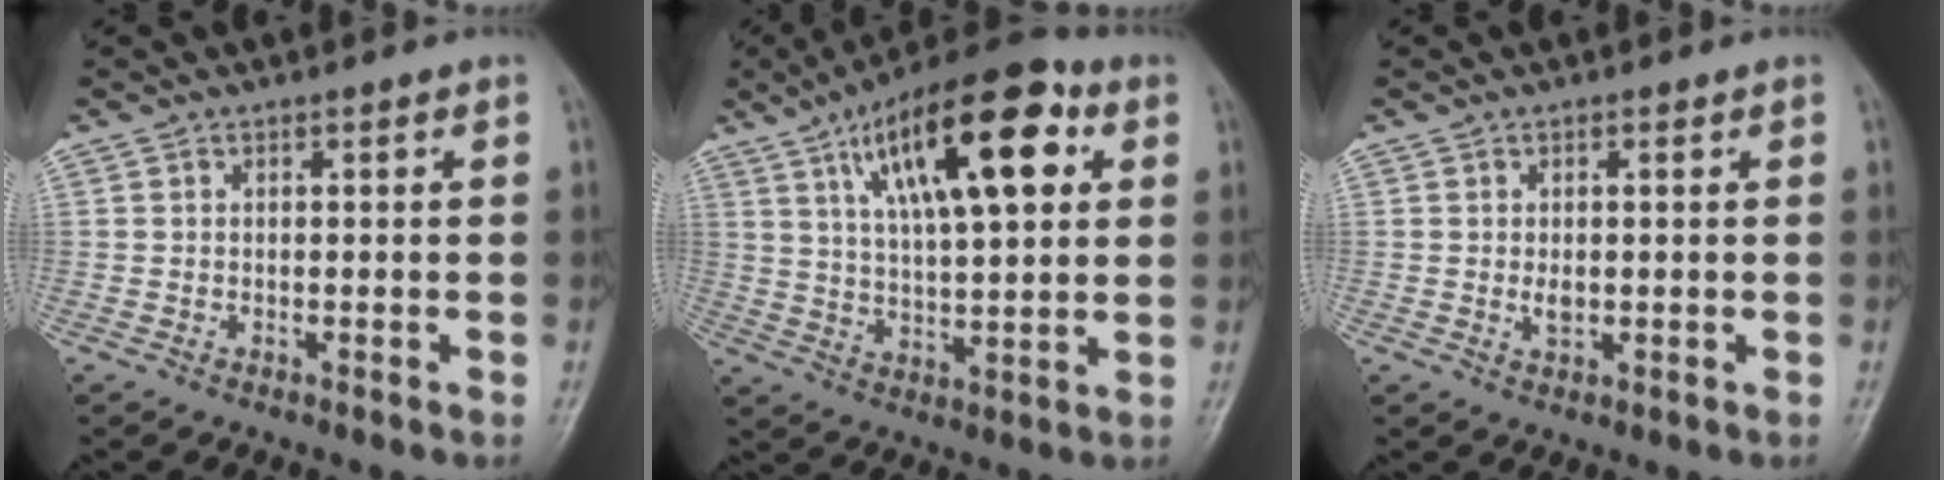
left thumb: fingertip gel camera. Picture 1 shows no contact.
{"total": 20.8, "force": [8.0, 7.9, 17.5], "torque": [-0.254, -0.006, 0.126]}
{"total": 2.1, "force": [0.1, 1.3, 1.6], "torque": [-0.024, -0.004, 0.004]}